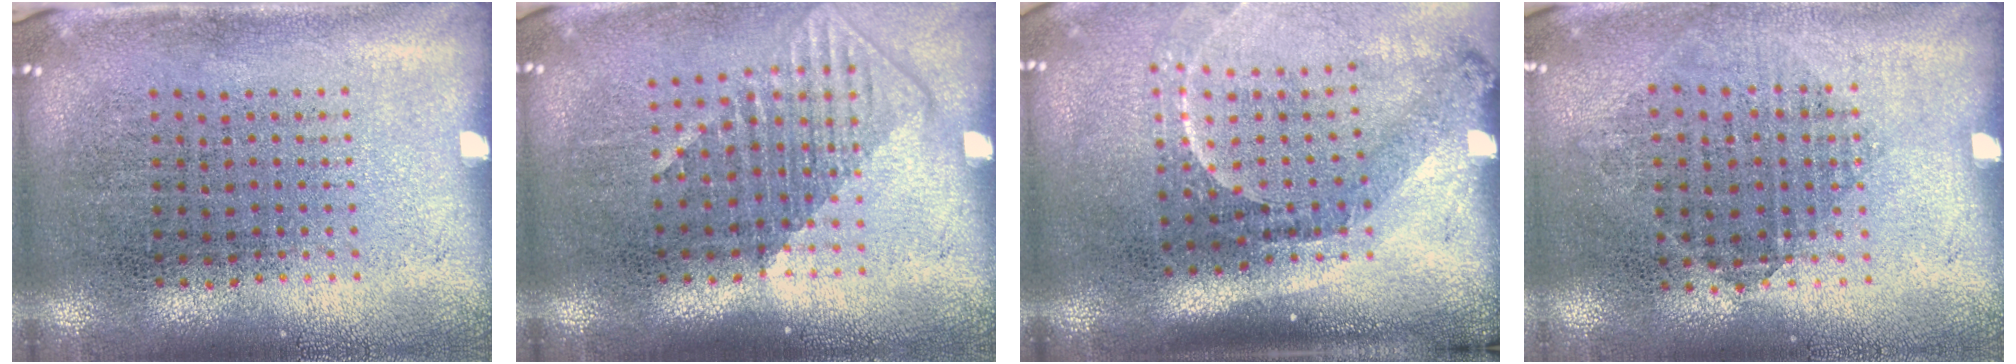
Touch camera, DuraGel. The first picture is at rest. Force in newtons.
{"total": 1.4, "press": 1.1, "slide": 0.9}
{"total": 2.2, "press": 1.5, "slide": 1.6}
{"total": 0.9, "press": 0.8, "slide": 0.4}